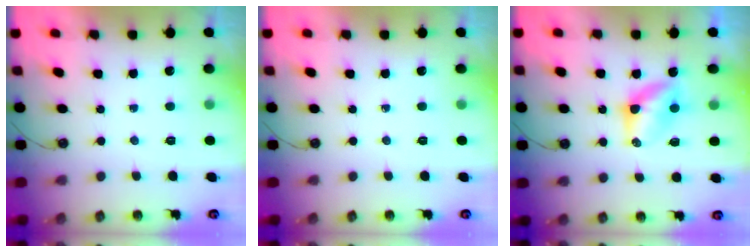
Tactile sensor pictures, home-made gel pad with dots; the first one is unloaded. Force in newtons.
{"total": 0.0}
{"total": 5.7, "press": 5.7, "slide": 0.6}